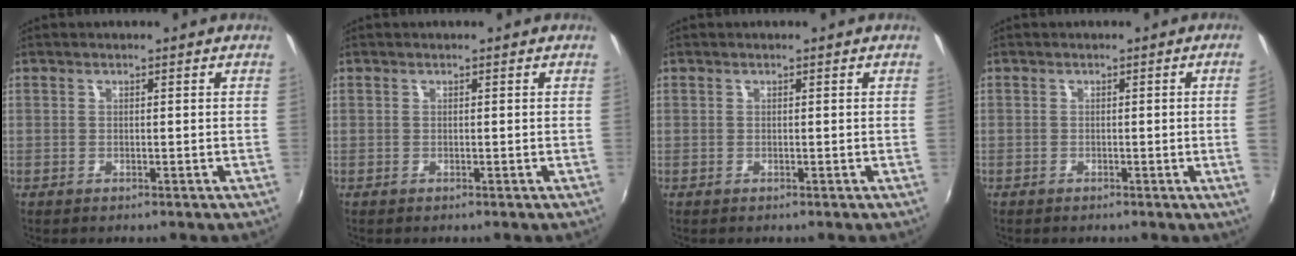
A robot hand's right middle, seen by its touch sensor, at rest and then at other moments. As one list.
[{"total": 0.0}, {"total": 0.0}, {"total": 2.5, "force": [-0.2, -1.5, 2.0], "torque": [-0.028, -0.014, 0.002]}]